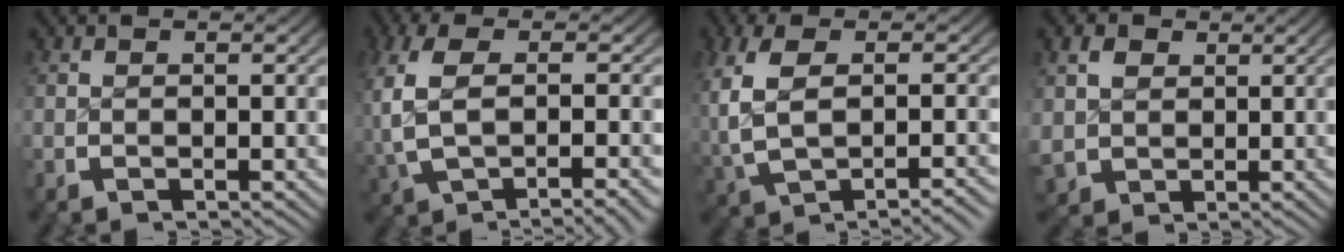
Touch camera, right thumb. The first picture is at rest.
{"total": 7.5, "force": [-1.8, 3.6, 6.3], "torque": [-0.149, -0.012, -0.015]}
{"total": 6.3, "force": [-0.9, 3.2, 5.3], "torque": [-0.134, -0.009, 0.004]}
{"total": 4.3, "force": [1.2, 3.8, 1.7], "torque": [-0.040, -0.019, 0.033]}